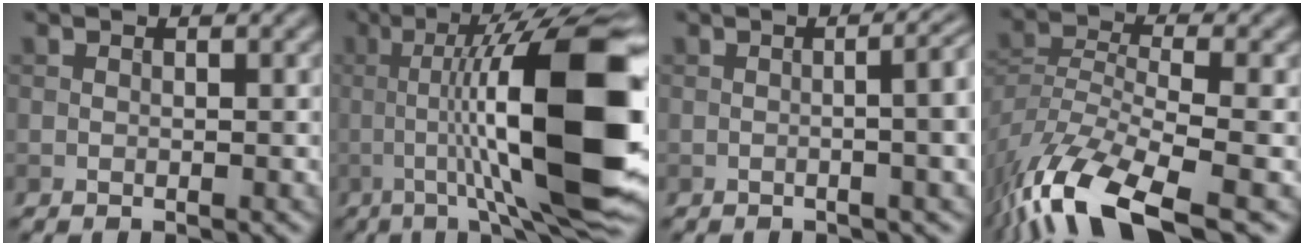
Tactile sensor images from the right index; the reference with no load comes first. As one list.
[{"total": 15.8, "force": [-0.7, 3.0, 15.5], "torque": [-0.218, 0.025, -0.012]}, {"total": 7.1, "force": [0.0, 2.8, 6.5], "torque": [-0.046, 0.018, -0.003]}, {"total": 11.6, "force": [-7.8, 3.9, 7.6], "torque": [-0.154, -0.015, -0.143]}]